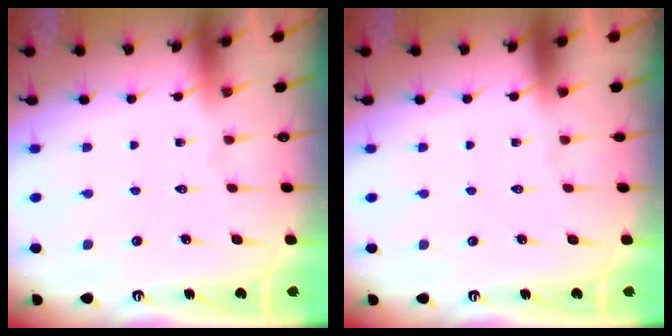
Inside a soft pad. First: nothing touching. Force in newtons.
{"total": 0.0}